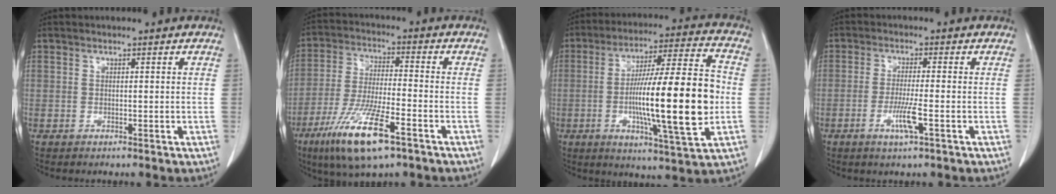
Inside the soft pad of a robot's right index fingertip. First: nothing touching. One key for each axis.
{"total": 13.1, "fx": -7.2, "fy": 2.2, "fz": 10.6, "tx": -0.213, "ty": -0.025, "tz": -0.126}
{"total": 20.3, "fx": -2.4, "fy": 1.6, "fz": 20.1, "tx": -0.333, "ty": 0.001, "tz": -0.039}
{"total": 4.6, "fx": -1.8, "fy": 0.0, "fz": 4.2, "tx": -0.081, "ty": -0.009, "tz": -0.032}